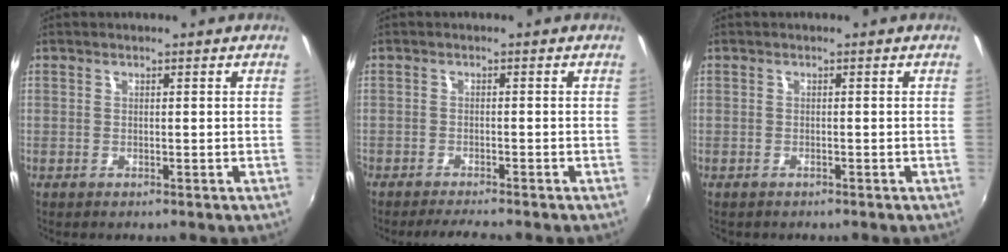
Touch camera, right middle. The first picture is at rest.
{"total": 4.1, "force": [-3.7, 0.2, 1.7], "torque": [-0.042, -0.007, -0.061]}
{"total": 0.7, "force": [-0.6, 0.3, 0.1], "torque": [-0.005, -0.002, -0.010]}